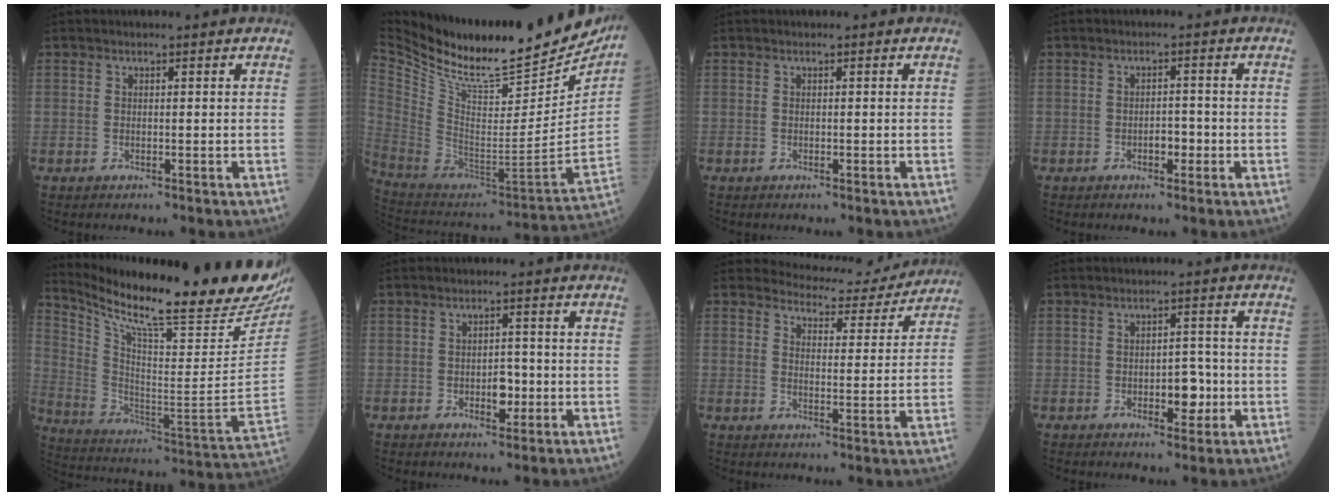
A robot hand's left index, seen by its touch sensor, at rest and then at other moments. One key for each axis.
{"total": 30.1, "fx": 25.5, "fy": 6.4, "fz": 14.6, "tx": -0.262, "ty": -0.070, "tz": 0.385}
{"total": 0.0}
{"total": 2.1, "fx": -1.1, "fy": 1.0, "fz": 1.6, "tx": -0.016, "ty": 0.002, "tz": -0.019}
{"total": 29.2, "fx": 23.8, "fy": 1.7, "fz": 16.8, "tx": -0.292, "ty": -0.089, "tz": 0.344}
{"total": 2.9, "fx": -1.0, "fy": 1.6, "fz": 2.2, "tx": -0.024, "ty": 0.001, "tz": -0.013}
{"total": 9.5, "fx": 9.3, "fy": 1.8, "fz": 0.2, "tx": 0.003, "ty": -0.012, "tz": 0.110}
{"total": 4.1, "fx": -1.3, "fy": 2.0, "fz": 3.3, "tx": -0.037, "ty": 0.001, "tz": -0.018}